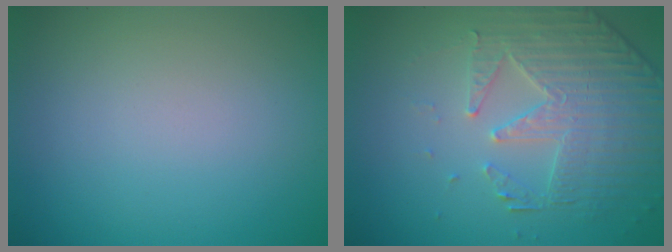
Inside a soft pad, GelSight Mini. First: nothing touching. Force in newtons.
{"total": 4.9, "press": 3.9, "slide": 2.9}